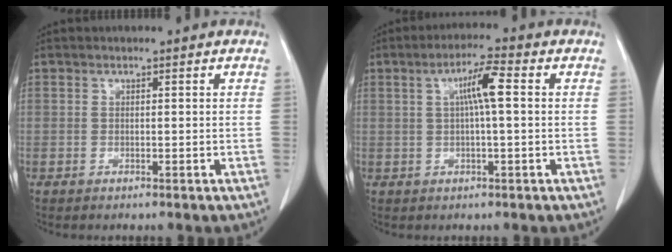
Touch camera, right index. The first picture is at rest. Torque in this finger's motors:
{"motor_torque": [0.71, -0.02, 0.16, 0.05]}